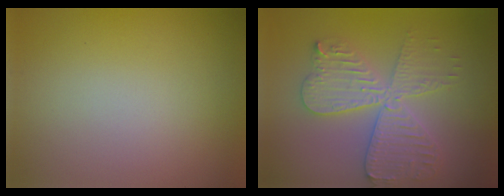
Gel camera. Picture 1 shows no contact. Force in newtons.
{"total": 5.0, "press": 5.0, "slide": 0.6}